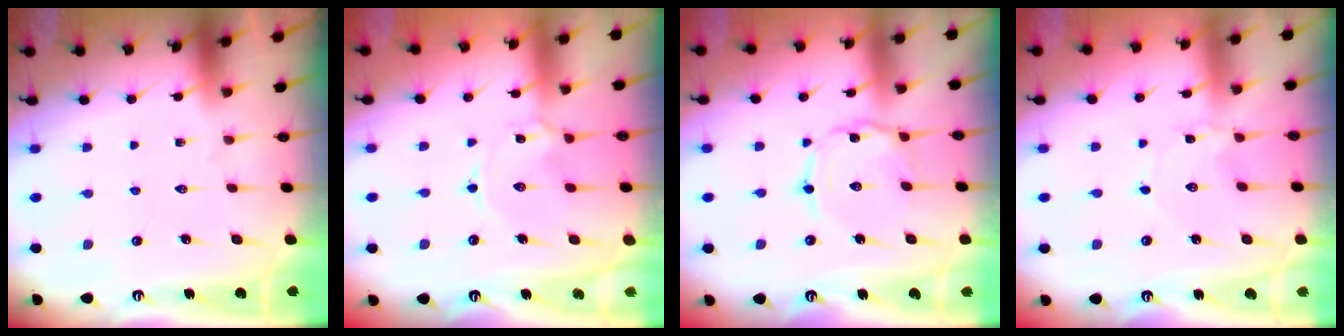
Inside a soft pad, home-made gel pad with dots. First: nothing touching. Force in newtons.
{"total": 2.0, "press": 2.0, "slide": 0.1}
{"total": 1.6, "press": 1.5, "slide": 0.2}
{"total": 0.9, "press": 0.9, "slide": 0.1}